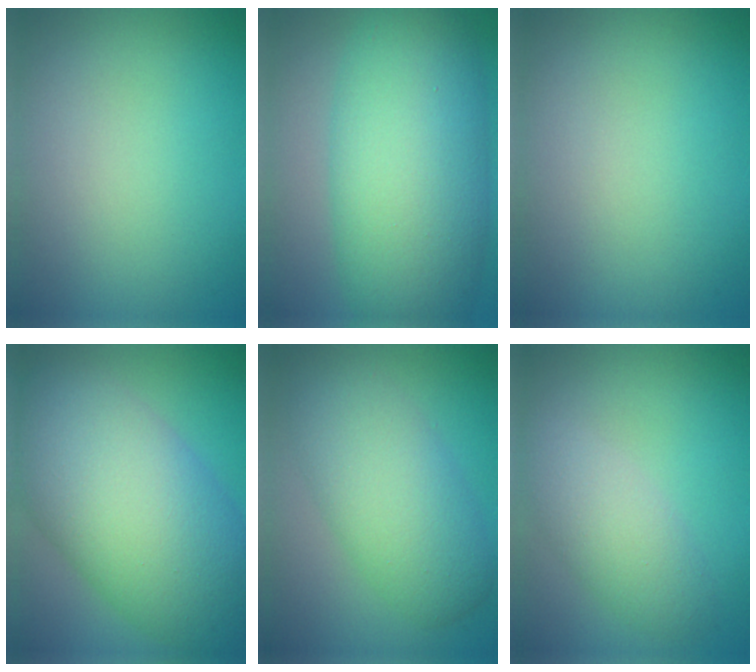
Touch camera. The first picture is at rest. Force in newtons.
{"total": 11.6, "press": 11.6, "slide": 0.1}
{"total": 0.0}
{"total": 14.3, "press": 14.3, "slide": 0.7}
{"total": 6.4, "press": 6.4, "slide": 0.3}
{"total": 3.4, "press": 3.4, "slide": 0.2}